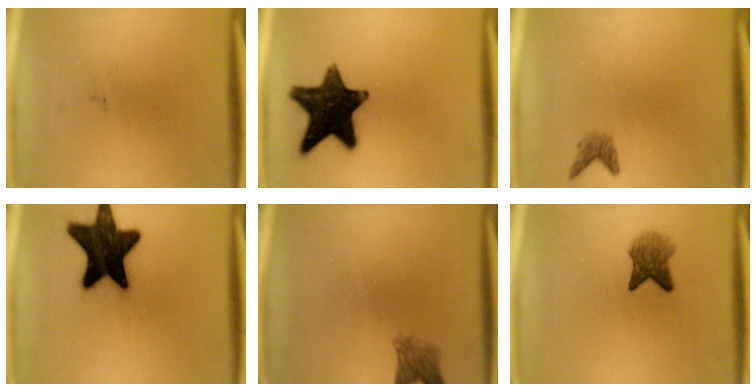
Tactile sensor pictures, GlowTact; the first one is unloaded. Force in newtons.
{"total": 15.5}
{"total": 1.5}
{"total": 18.8}
{"total": 2.9}
{"total": 4.2}